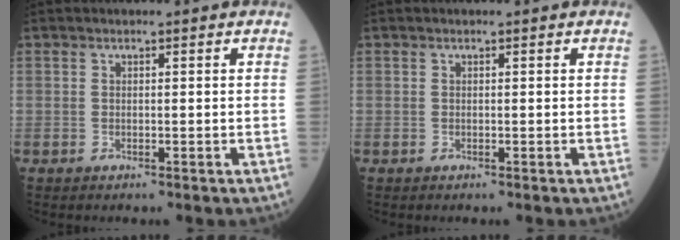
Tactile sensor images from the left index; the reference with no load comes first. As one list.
[{"total": 0.0}]